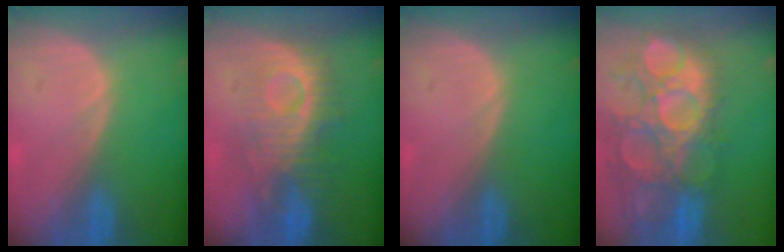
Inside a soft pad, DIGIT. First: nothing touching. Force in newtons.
{"total": 8.9, "press": 8.9, "slide": 0.6}
{"total": 0.0}
{"total": 15.1, "press": 12.7, "slide": 8.3}